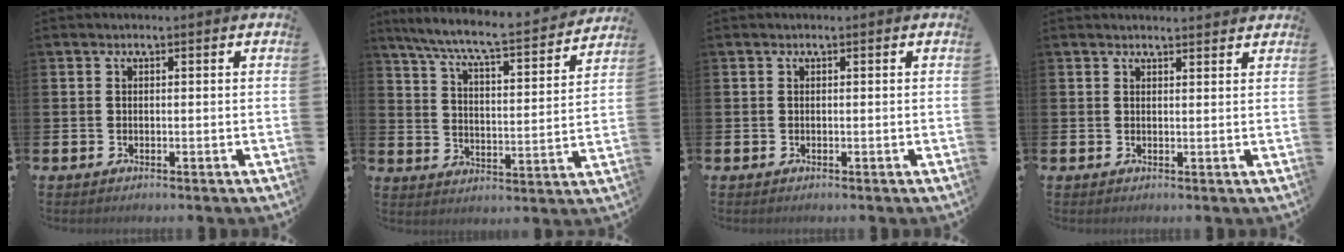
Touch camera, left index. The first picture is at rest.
{"total": 7.6, "force": [6.9, 0.6, 3.2], "torque": [-0.086, -0.055, 0.113]}
{"total": 0.0}
{"total": 1.5, "force": [1.5, 0.0, 0.0], "torque": [0.008, -0.010, 0.026]}